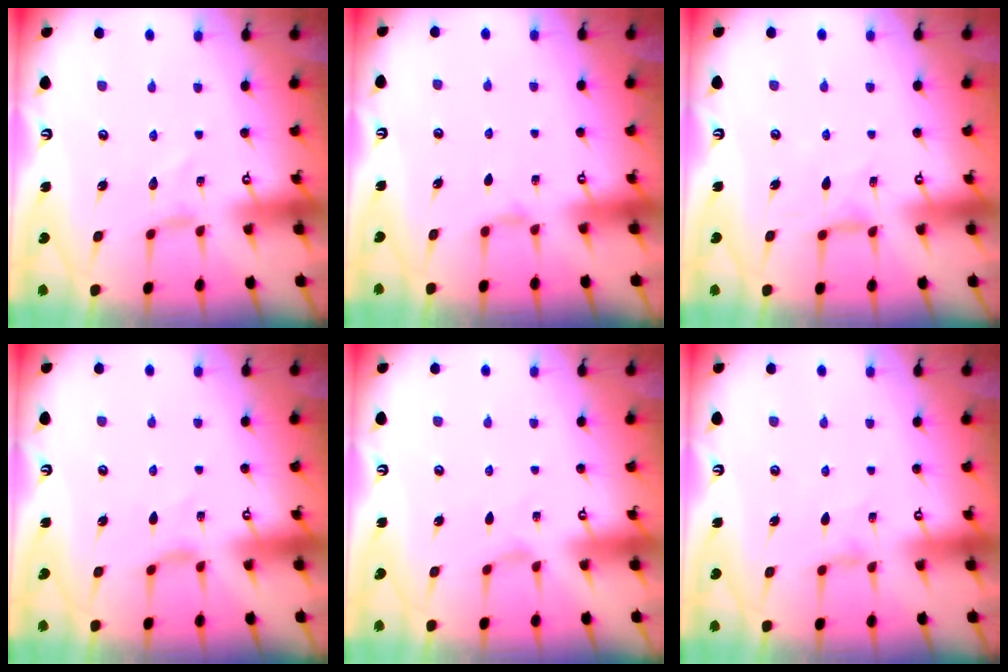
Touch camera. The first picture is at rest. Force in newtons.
{"total": 4.5, "press": 4.5, "slide": 0.4}
{"total": 2.3, "press": 2.3, "slide": 0.5}
{"total": 1.5, "press": 1.4, "slide": 0.4}
{"total": 0.0}
{"total": 1.2, "press": 1.1, "slide": 0.3}